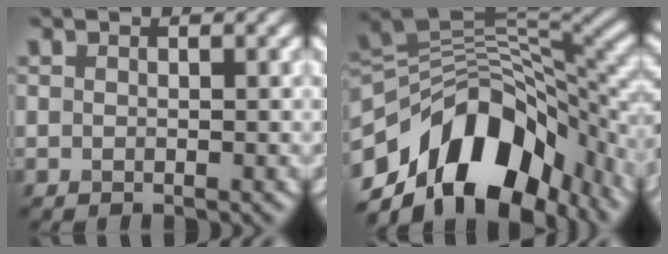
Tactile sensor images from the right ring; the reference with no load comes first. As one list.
[{"total": 13.7, "force": [-6.8, 7.9, 8.8], "torque": [-0.145, 0.018, -0.129]}]